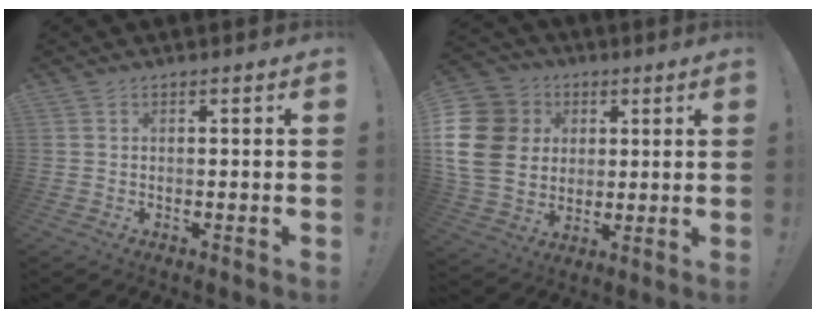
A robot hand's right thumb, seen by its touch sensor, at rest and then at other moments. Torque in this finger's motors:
{"motor_torque": [2.16, 2.15, 0.24, 0.40, 0.47]}